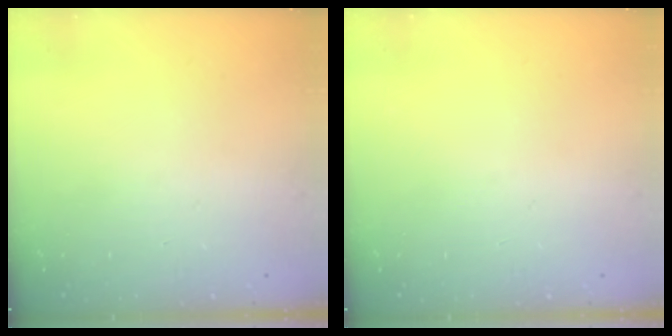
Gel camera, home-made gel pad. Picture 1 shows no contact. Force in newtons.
{"total": 0.0}